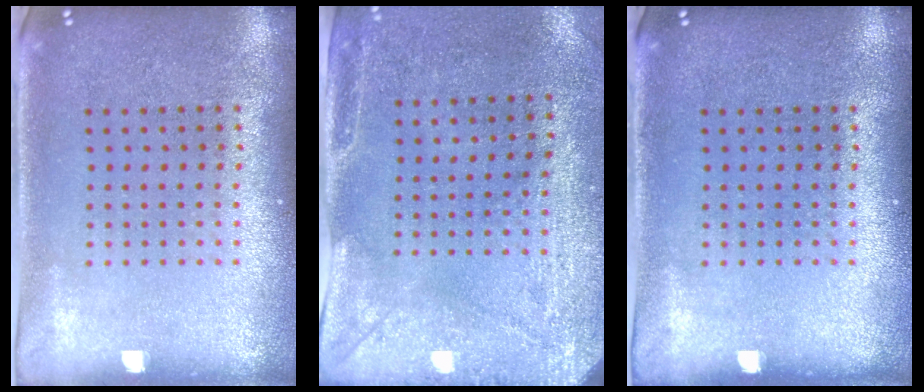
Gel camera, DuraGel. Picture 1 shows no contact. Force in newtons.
{"total": 2.9, "press": 2.3, "slide": 1.8}
{"total": 0.0}